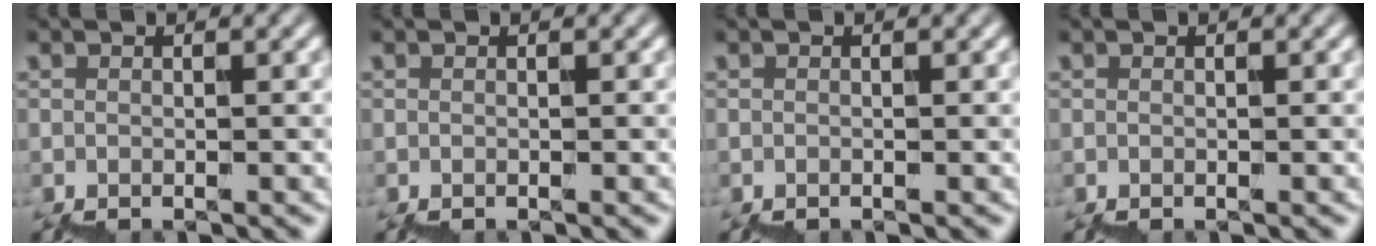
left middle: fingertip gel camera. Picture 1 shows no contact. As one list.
[{"total": 0.0}, {"total": 0.0}, {"total": 0.0}]